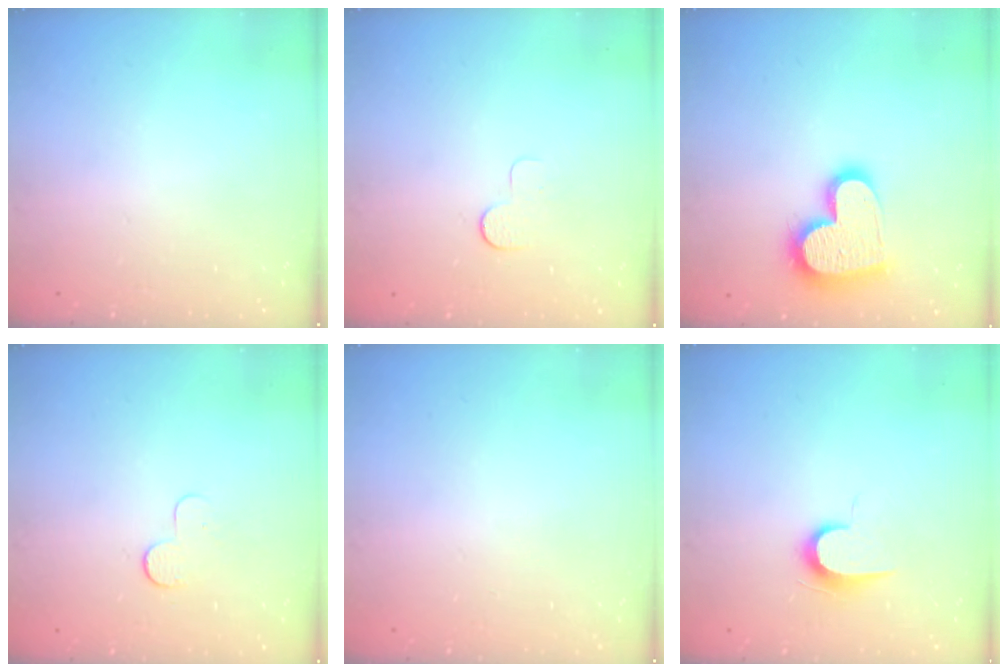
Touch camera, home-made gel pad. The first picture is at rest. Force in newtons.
{"total": 3.9, "press": 3.9, "slide": 0.3}
{"total": 16.7, "press": 16.7, "slide": 1.0}
{"total": 3.9, "press": 3.9, "slide": 0.4}
{"total": 0.8, "press": 0.5, "slide": 0.6}
{"total": 6.4, "press": 6.3, "slide": 0.7}